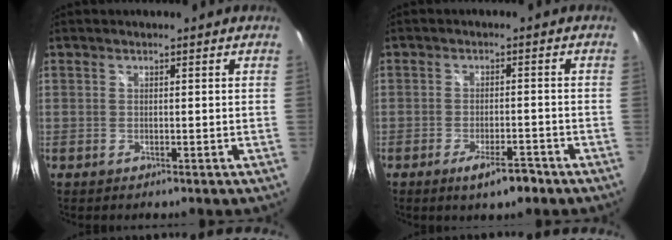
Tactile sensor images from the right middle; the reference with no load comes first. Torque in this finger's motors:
{"motor_torque": [0.54, -0.64, 0.27, 0.06]}